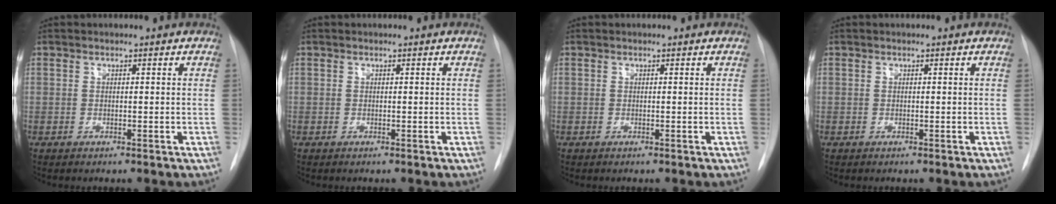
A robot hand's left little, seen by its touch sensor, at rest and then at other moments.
{"total": 0.0}
{"total": 0.0}
{"total": 0.0}